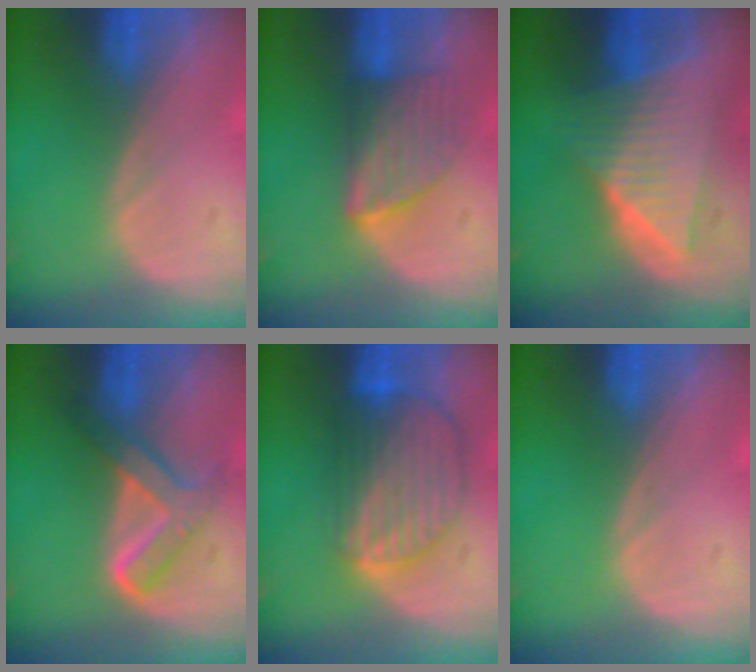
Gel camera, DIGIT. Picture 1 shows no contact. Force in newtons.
{"total": 6.0, "press": 6.0, "slide": 1.0}
{"total": 8.8, "press": 8.8, "slide": 0.5}
{"total": 5.8, "press": 5.8, "slide": 0.2}
{"total": 9.1, "press": 7.8, "slide": 4.8}
{"total": 0.0}